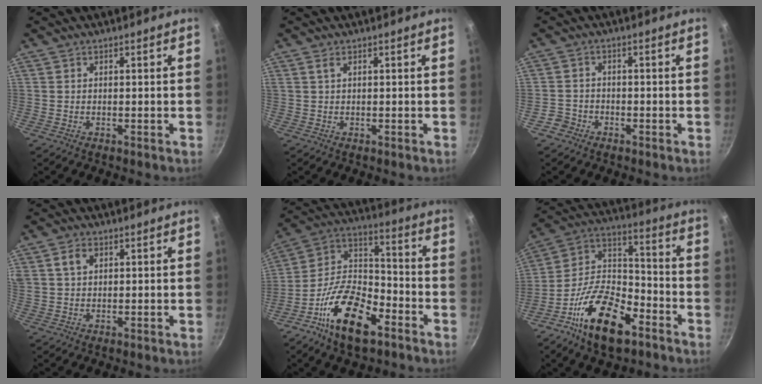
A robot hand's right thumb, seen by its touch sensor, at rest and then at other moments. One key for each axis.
{"total": 1.0, "fx": 0.5, "fy": 0.1, "fz": 0.9, "tx": -0.020, "ty": 0.003, "tz": 0.012}
{"total": 2.9, "fx": -2.0, "fy": 2.1, "fz": 0.3, "tx": 0.002, "ty": 0.027, "tz": -0.035}
{"total": 4.3, "fx": 1.7, "fy": 2.8, "fz": 2.8, "tx": -0.046, "ty": 0.006, "tz": 0.030}
{"total": 18.4, "fx": -9.7, "fy": 8.9, "fz": 12.9, "tx": -0.216, "ty": 0.063, "tz": -0.196}
{"total": 19.5, "fx": -10.5, "fy": 9.5, "fz": 13.4, "tx": -0.220, "ty": 0.067, "tz": -0.206}